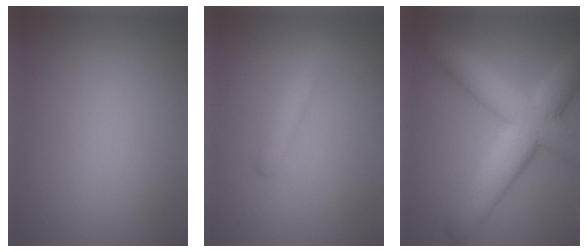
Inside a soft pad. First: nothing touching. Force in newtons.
{"total": 2.0, "press": 1.9, "slide": 0.1}
{"total": 9.0, "press": 8.9, "slide": 0.8}